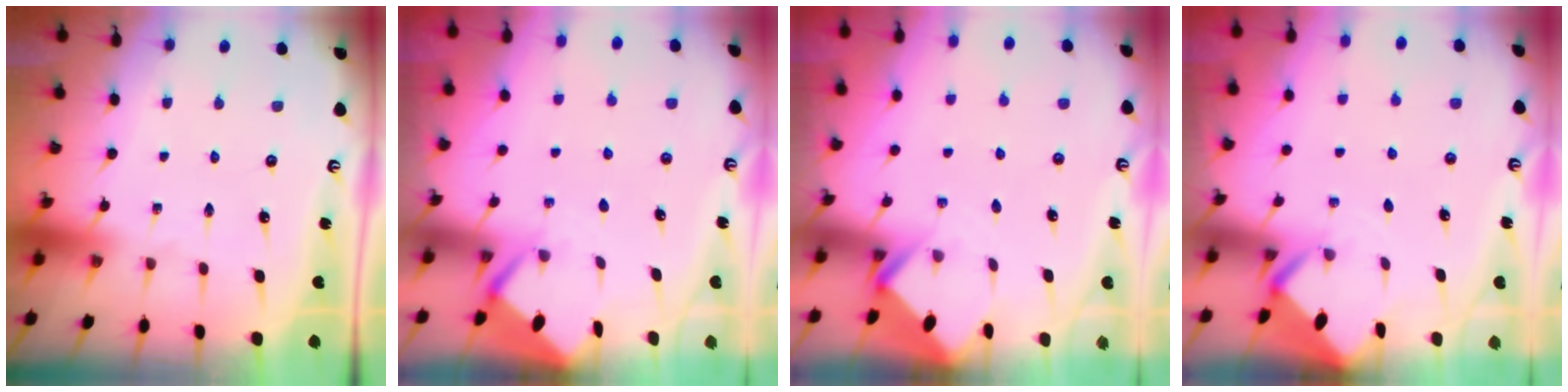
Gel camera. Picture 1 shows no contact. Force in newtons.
{"total": 2.7, "press": 2.7, "slide": 0.4}
{"total": 2.7, "press": 2.7, "slide": 0.2}
{"total": 2.2, "press": 2.2, "slide": 0.2}